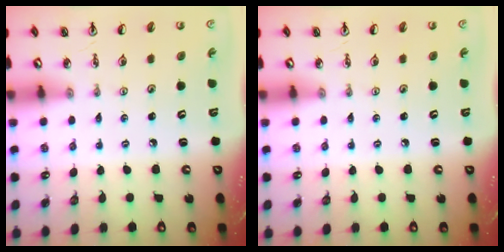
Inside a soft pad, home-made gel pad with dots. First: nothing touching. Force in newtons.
{"total": 0.0}